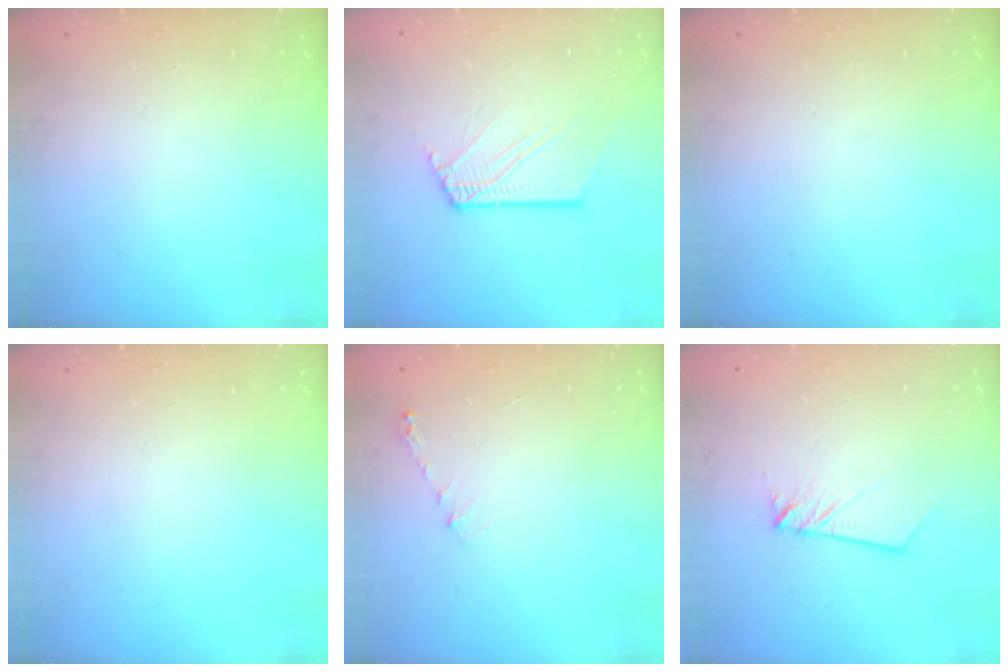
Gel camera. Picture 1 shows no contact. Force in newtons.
{"total": 3.3, "press": 3.2, "slide": 0.3}
{"total": 0.0}
{"total": 0.0}
{"total": 4.2, "press": 4.2, "slide": 0.4}
{"total": 2.0, "press": 2.0, "slide": 0.2}